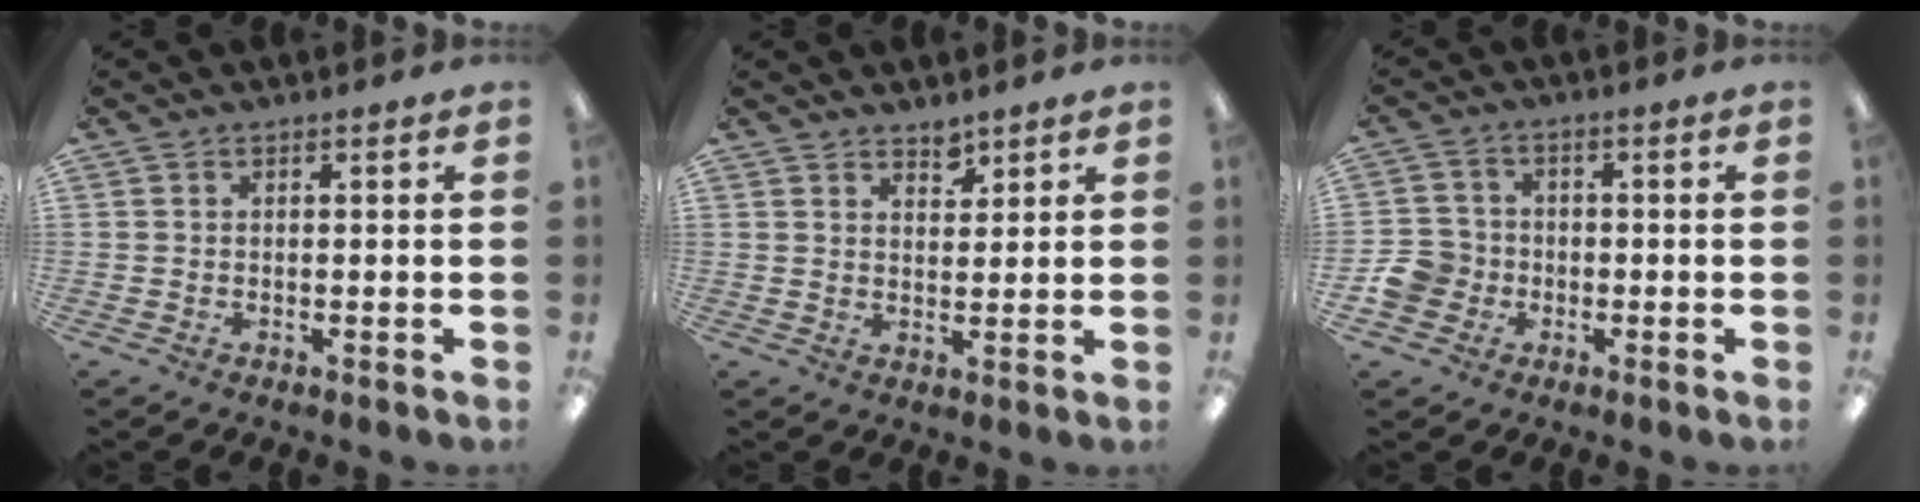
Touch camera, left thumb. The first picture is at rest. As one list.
[{"total": 3.4, "force": [3.0, 1.4, 0.6], "torque": [0.008, -0.024, 0.052]}, {"total": 7.1, "force": [-2.0, 6.3, 2.5], "torque": [-0.059, 0.018, -0.037]}]